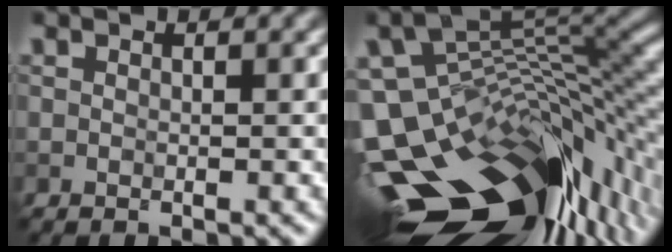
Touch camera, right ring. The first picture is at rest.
{"total": 16.0, "force": [-3.9, 7.1, 13.8], "torque": [-0.236, -0.017, -0.052]}